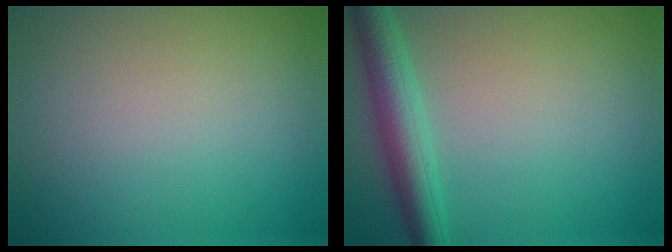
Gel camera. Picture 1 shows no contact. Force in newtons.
{"total": 4.4, "press": 4.4, "slide": 0.2}